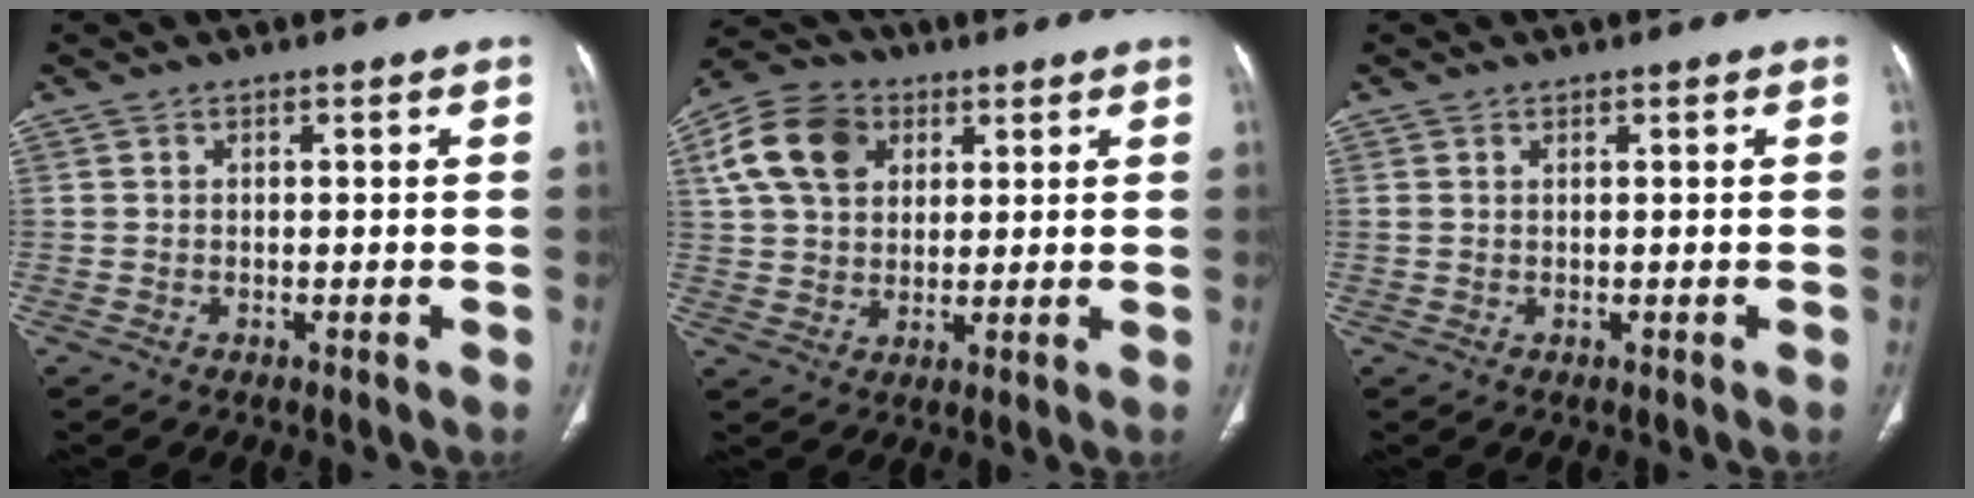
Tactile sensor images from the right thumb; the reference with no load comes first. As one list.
[{"total": 12.1, "force": [4.3, 9.0, 6.8], "torque": [-0.111, 0.002, 0.073]}, {"total": 0.5, "force": [0.2, 0.3, 0.3], "torque": [-0.009, 0.006, 0.006]}]